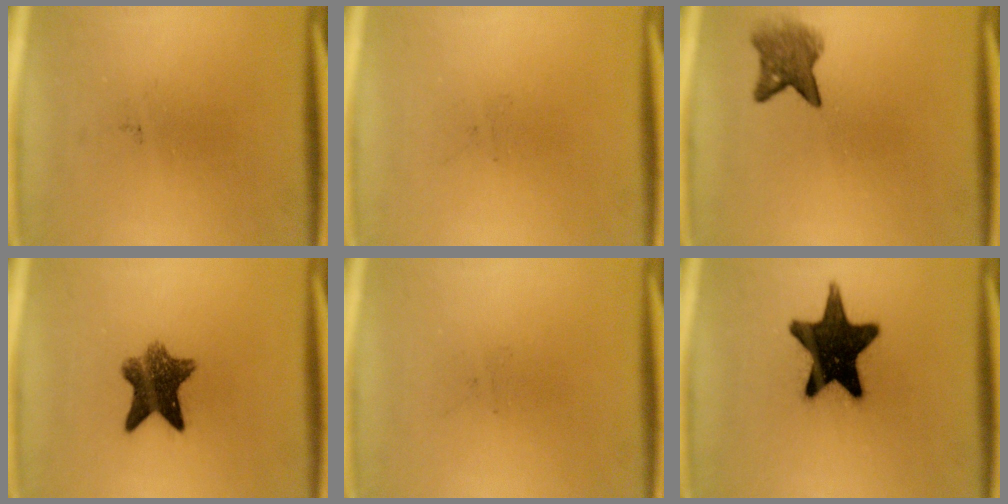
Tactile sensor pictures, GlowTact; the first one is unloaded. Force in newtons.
{"total": 0.0}
{"total": 4.2}
{"total": 8.2}
{"total": 0.0}
{"total": 18.2}